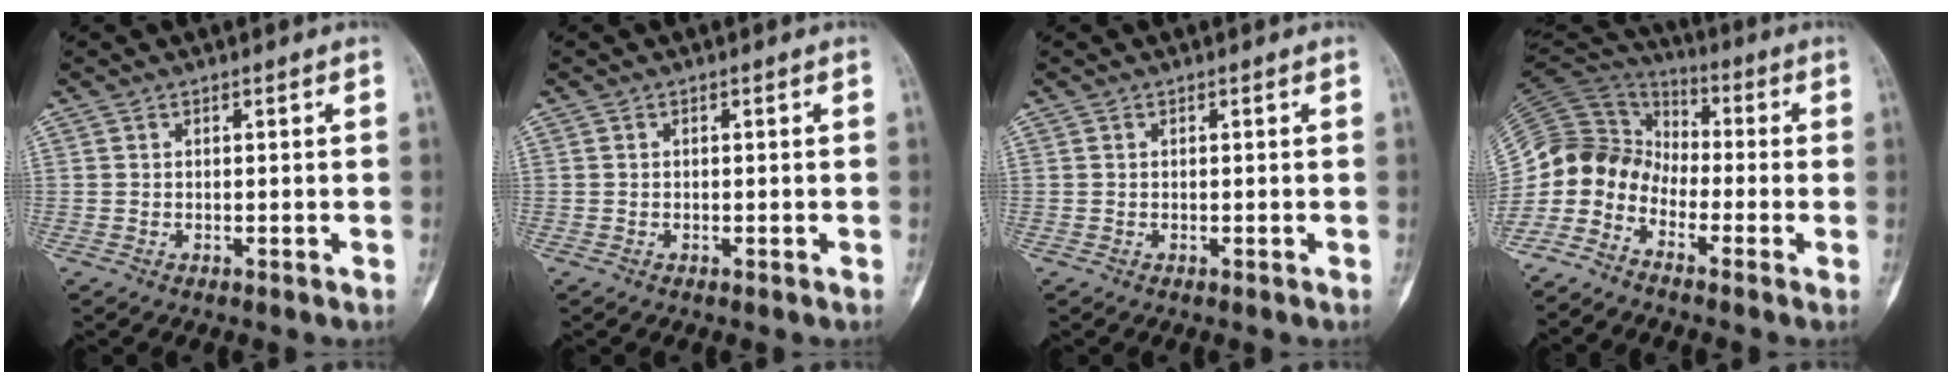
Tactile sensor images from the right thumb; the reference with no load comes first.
{"total": 0.0}
{"total": 0.0}
{"total": 11.2, "force": [-6.6, 7.7, 4.8], "torque": [-0.086, 0.071, -0.147]}